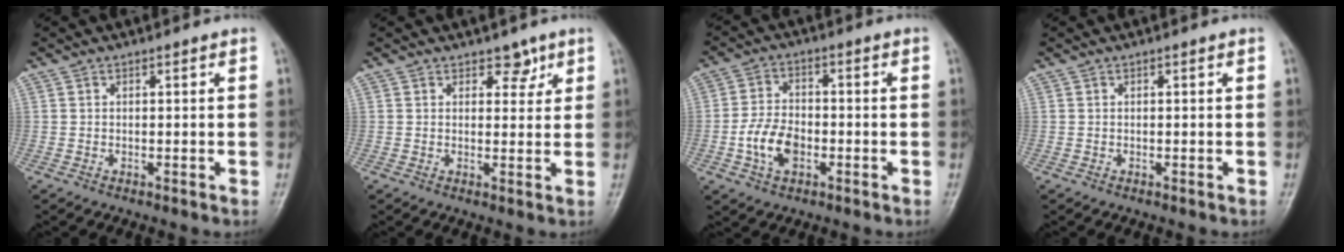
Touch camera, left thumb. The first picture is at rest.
{"total": 3.0, "force": [2.0, 1.8, 1.3], "torque": [0.005, -0.011, 0.026]}
{"total": 7.7, "force": [-2.3, 5.0, 5.3], "torque": [-0.094, 0.014, -0.047]}
{"total": 0.0}